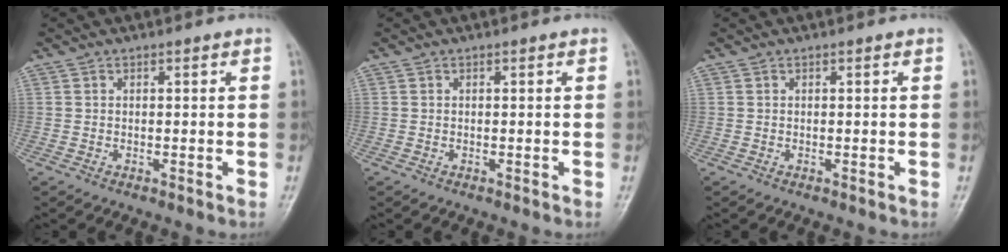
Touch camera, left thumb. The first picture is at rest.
{"total": 0.0}
{"total": 0.0}